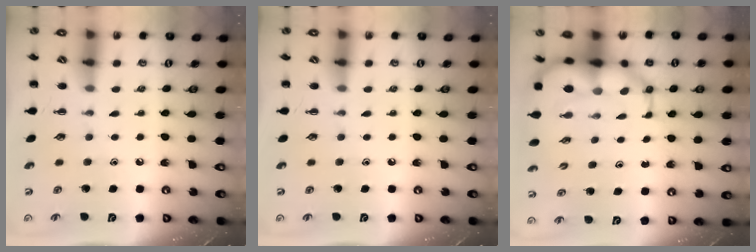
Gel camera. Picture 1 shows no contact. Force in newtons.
{"total": 0.0}
{"total": 9.9, "press": 9.4, "slide": 2.9}